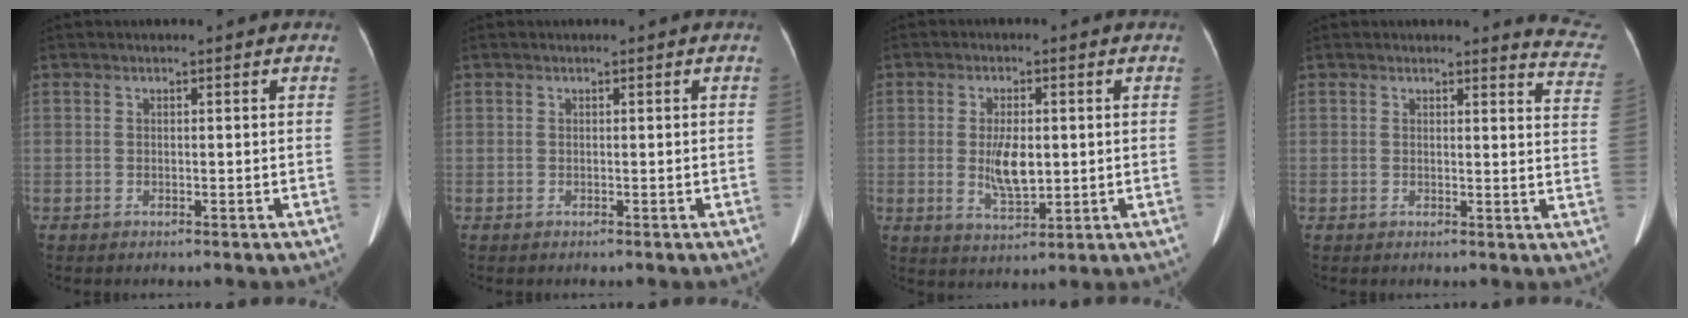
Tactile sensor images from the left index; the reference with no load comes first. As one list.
[{"total": 0.0}, {"total": 6.1, "force": [0.0, 2.3, 5.7], "torque": [-0.112, -0.006, 0.005]}, {"total": 7.6, "force": [7.4, 1.5, -0.1], "torque": [0.033, -0.069, 0.039]}]